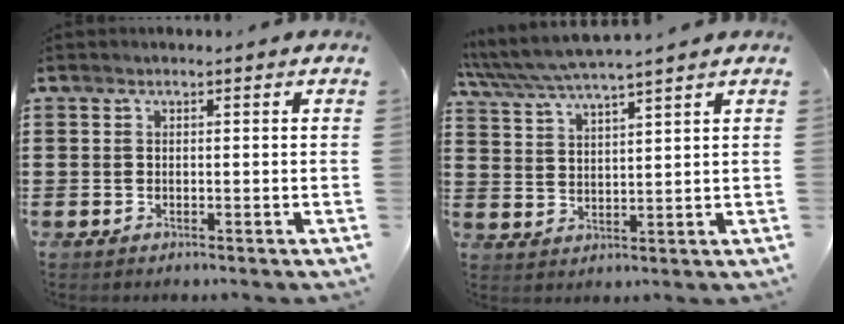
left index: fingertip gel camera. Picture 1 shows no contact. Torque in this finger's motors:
{"motor_torque": [0.67, -0.13, 0.65, 0.20]}